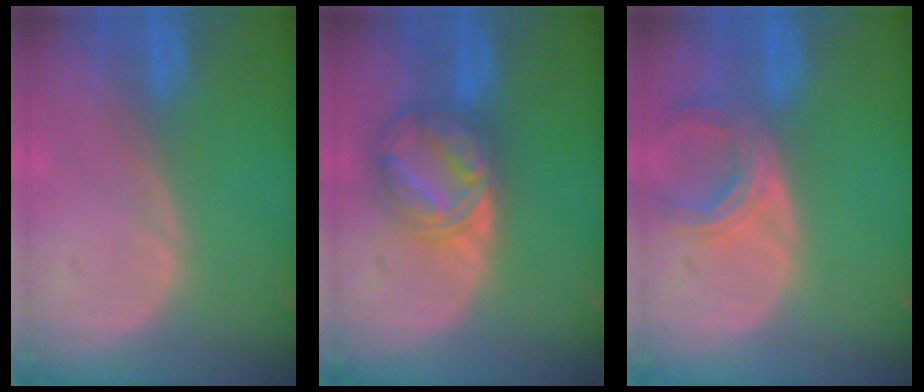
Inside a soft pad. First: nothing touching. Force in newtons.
{"total": 7.6, "press": 7.6, "slide": 0.6}
{"total": 6.0, "press": 5.6, "slide": 2.3}